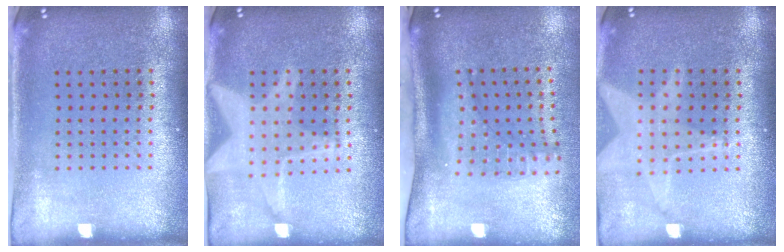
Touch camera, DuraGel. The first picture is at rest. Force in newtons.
{"total": 3.0, "press": 3.0, "slide": 0.4}
{"total": 2.3, "press": 1.6, "slide": 1.7}
{"total": 1.3, "press": 1.3, "slide": 0.1}